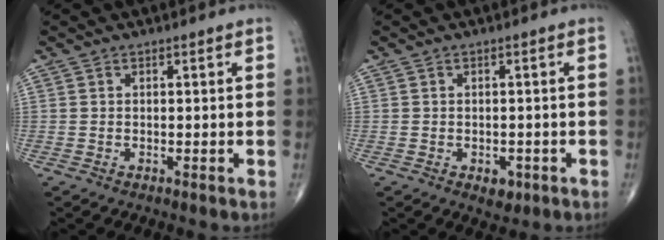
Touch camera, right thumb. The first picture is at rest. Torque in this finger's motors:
{"motor_torque": [2.43, 2.25, 0.31, -0.50, 0.05]}